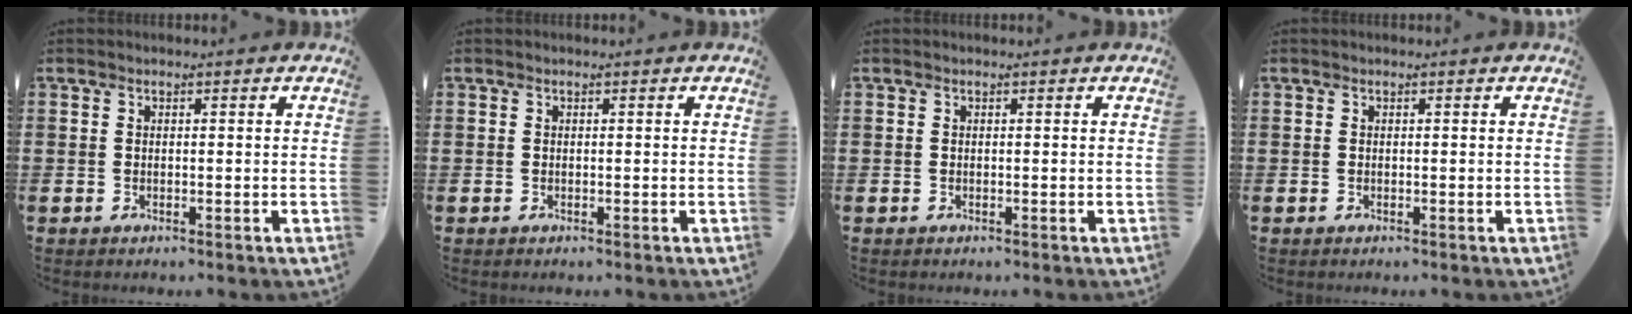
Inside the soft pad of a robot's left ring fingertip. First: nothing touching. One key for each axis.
{"total": 0.0}
{"total": 0.0}
{"total": 0.0}